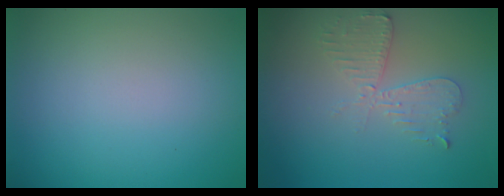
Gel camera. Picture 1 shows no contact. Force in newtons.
{"total": 2.6, "press": 2.5, "slide": 0.5}